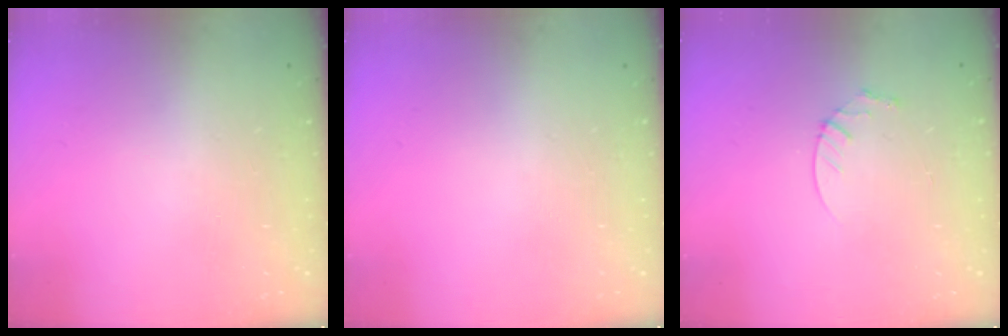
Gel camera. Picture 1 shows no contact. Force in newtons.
{"total": 0.0}
{"total": 3.6, "press": 3.6, "slide": 0.4}